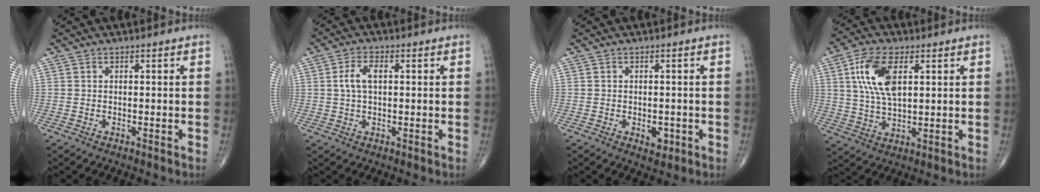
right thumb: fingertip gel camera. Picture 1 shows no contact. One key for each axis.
{"total": 4.5, "fx": 0.8, "fy": 2.3, "fz": 3.8, "tx": -0.085, "ty": 0.008, "tz": 0.013}
{"total": 2.7, "fx": -0.8, "fy": 1.7, "fz": 1.9, "tx": -0.012, "ty": 0.004, "tz": -0.005}
{"total": 11.3, "fx": 3.4, "fy": 5.4, "fz": 9.3, "tx": -0.184, "ty": -0.004, "tz": 0.067}